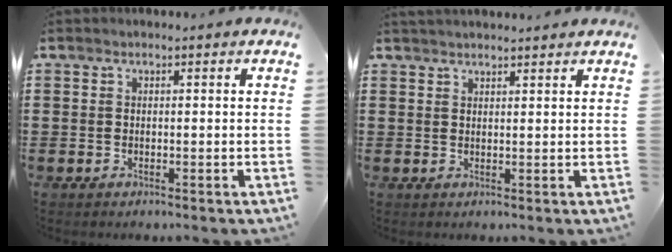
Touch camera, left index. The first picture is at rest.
{"total": 1.6, "force": [1.6, 0.3, 0.2], "torque": [-0.008, 0.002, 0.031]}